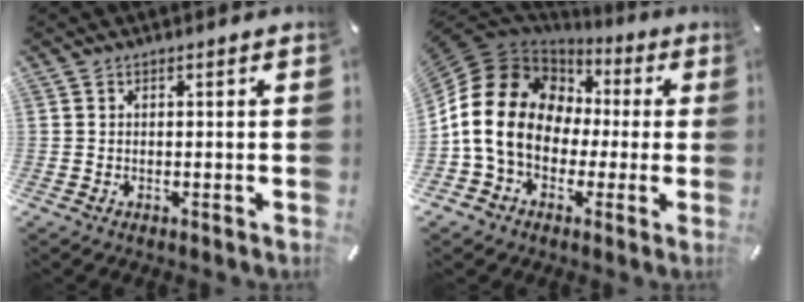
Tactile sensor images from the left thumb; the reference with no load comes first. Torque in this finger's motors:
{"motor_torque": [0.77, 2.20, 2.77, 0.00, 0.44]}